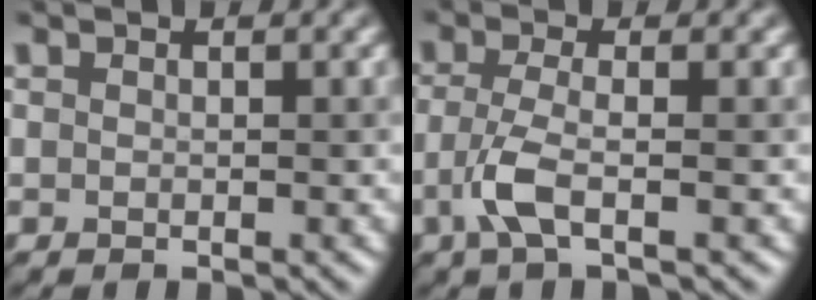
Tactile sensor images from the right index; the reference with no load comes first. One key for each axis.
{"total": 3.3, "fx": -1.1, "fy": 0.8, "fz": 2.9, "tx": -0.072, "ty": -0.001, "tz": -0.028}